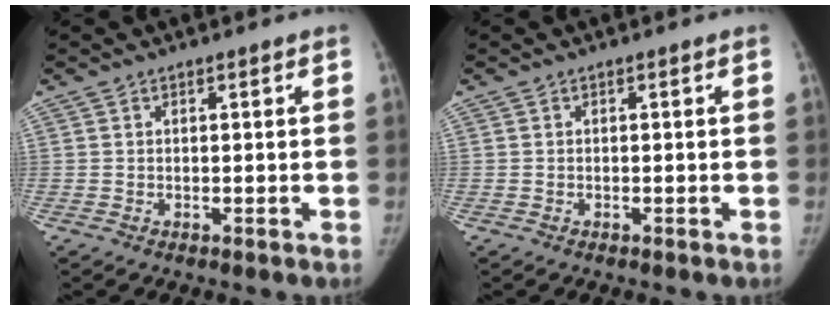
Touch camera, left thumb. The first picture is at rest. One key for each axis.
{"total": 0.0}